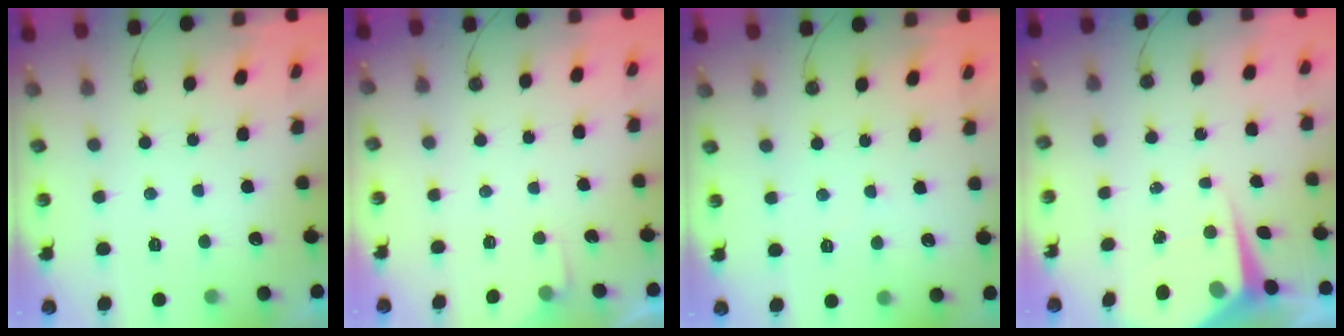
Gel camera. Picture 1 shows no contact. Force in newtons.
{"total": 2.9, "press": 2.8, "slide": 0.4}
{"total": 4.2, "press": 4.2, "slide": 0.6}
{"total": 6.3, "press": 6.3, "slide": 0.4}